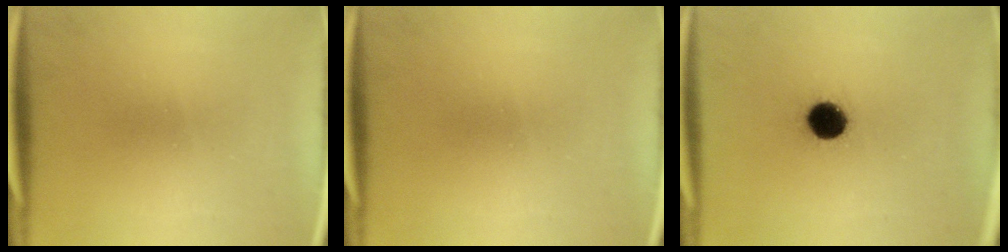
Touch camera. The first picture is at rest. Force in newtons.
{"total": 0.0}
{"total": 9.1}